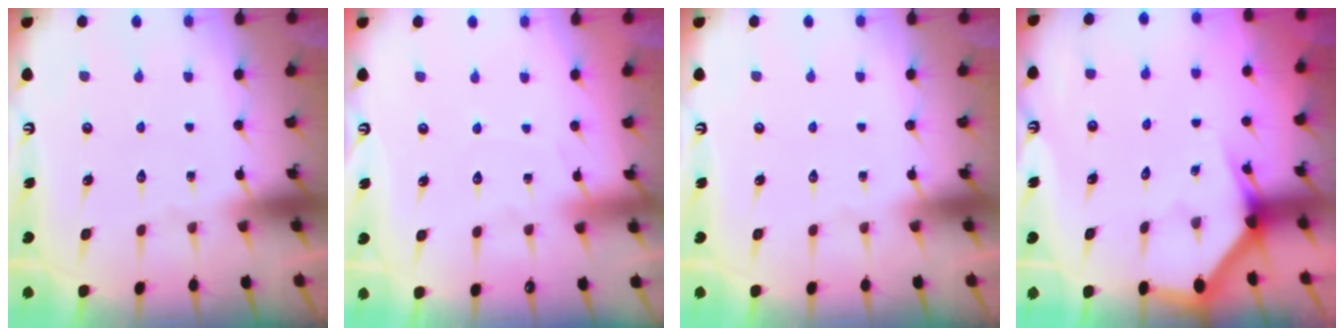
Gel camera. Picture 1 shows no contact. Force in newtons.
{"total": 3.6, "press": 3.6, "slide": 0.5}
{"total": 0.0}
{"total": 3.0, "press": 3.0, "slide": 0.1}